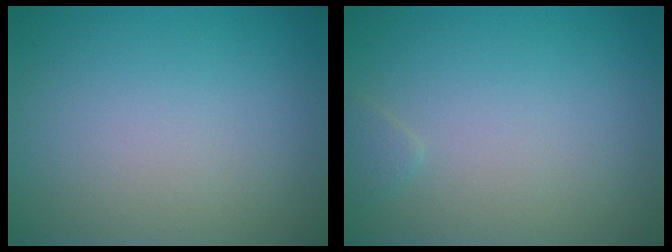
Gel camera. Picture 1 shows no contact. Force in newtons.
{"total": 0.7, "press": 0.7, "slide": 0.0}